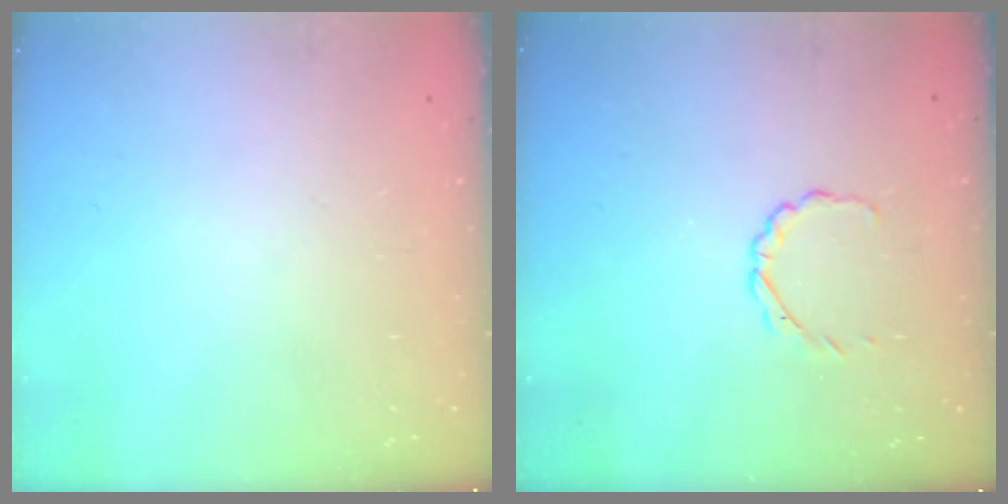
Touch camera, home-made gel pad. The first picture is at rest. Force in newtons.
{"total": 2.3, "press": 2.1, "slide": 0.8}